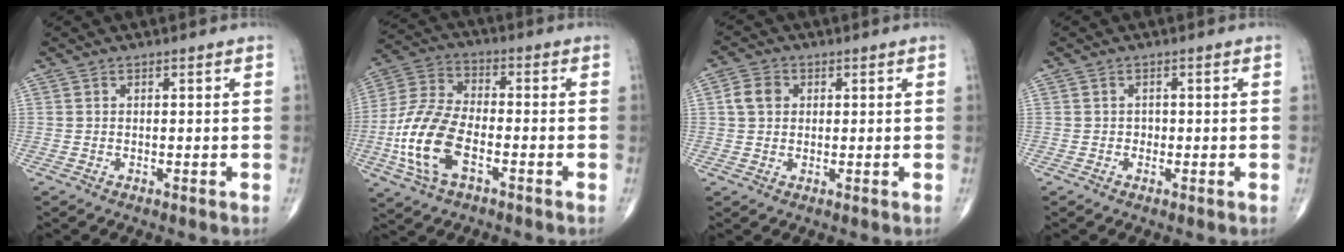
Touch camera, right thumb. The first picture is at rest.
{"total": 14.3, "force": [-4.5, 7.3, 11.4], "torque": [-0.244, 0.021, -0.090]}
{"total": 4.2, "force": [0.8, 3.4, 2.3], "torque": [-0.038, 0.007, 0.012]}
{"total": 0.7, "force": [-0.2, 0.6, 0.2], "torque": [0.003, 0.004, -0.006]}